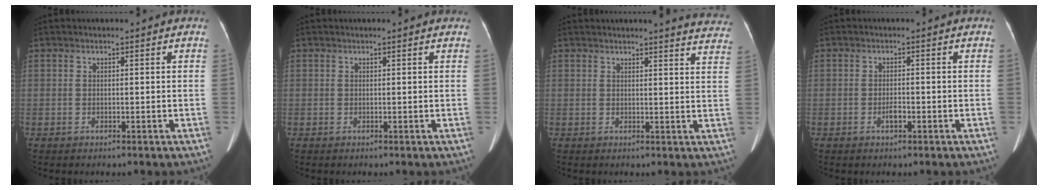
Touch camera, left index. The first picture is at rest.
{"total": 1.2, "force": [1.1, 0.2, 0.5], "torque": [-0.007, 0.010, 0.007]}
{"total": 10.6, "force": [10.3, 0.7, 2.7], "torque": [-0.006, -0.046, 0.082]}
{"total": 2.2, "force": [-2.0, 0.5, 0.8], "torque": [-0.017, 0.002, -0.028]}